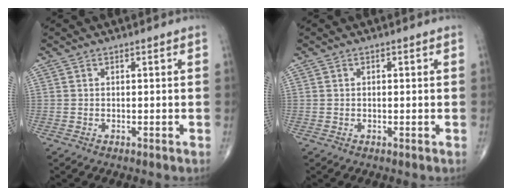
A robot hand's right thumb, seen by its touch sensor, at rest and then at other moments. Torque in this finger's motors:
{"motor_torque": [-0.71, 0.01, 0.12, 0.17, 0.01]}